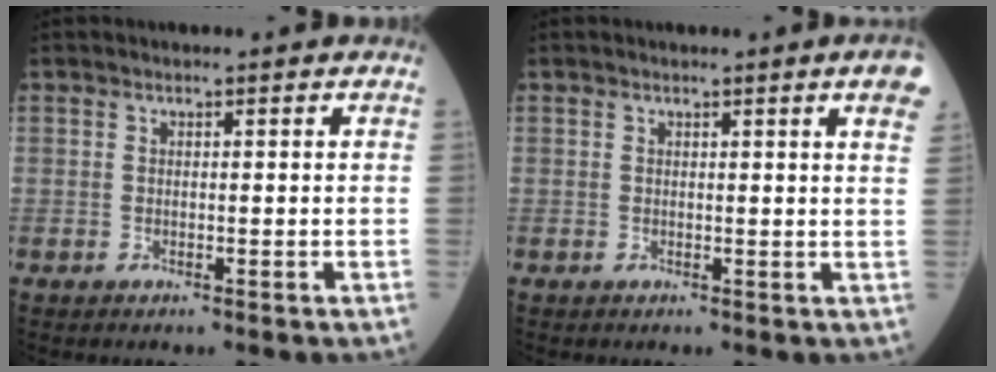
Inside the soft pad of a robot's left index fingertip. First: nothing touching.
{"total": 4.1, "force": [2.5, -0.2, 3.2], "torque": [-0.030, -0.004, 0.016]}